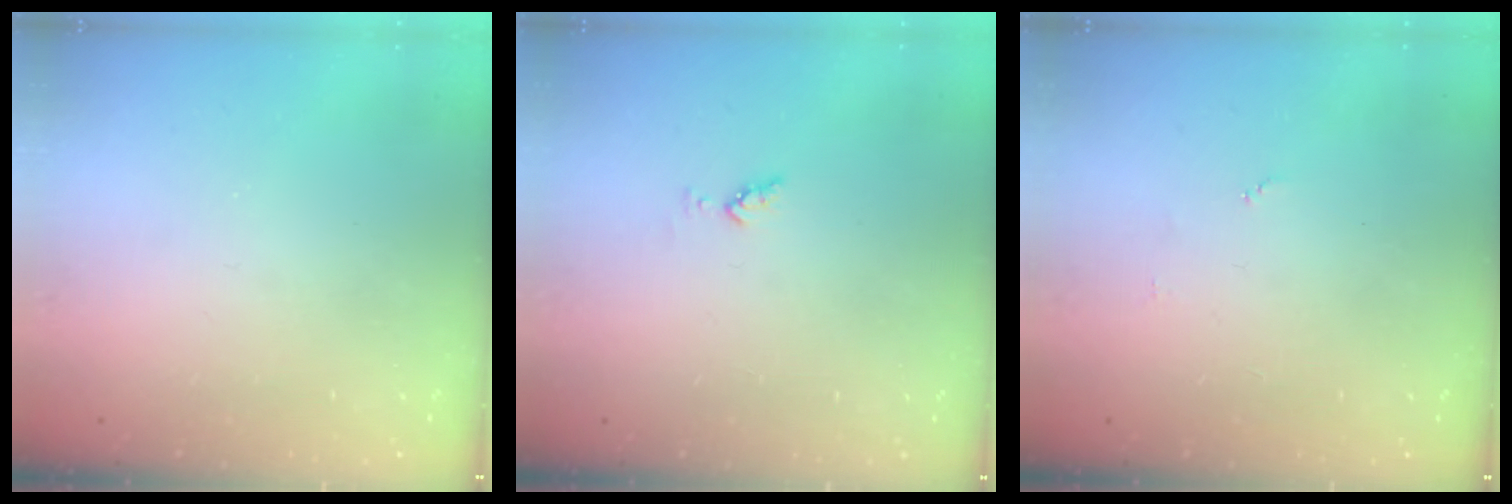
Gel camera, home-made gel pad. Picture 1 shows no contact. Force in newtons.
{"total": 3.3, "press": 3.2, "slide": 0.7}
{"total": 3.7, "press": 3.7, "slide": 0.4}